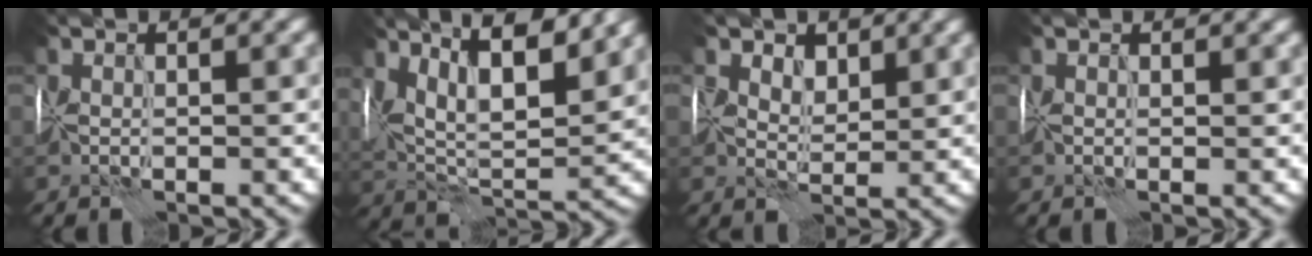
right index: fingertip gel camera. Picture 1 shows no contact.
{"total": 10.5, "force": [5.7, 3.7, 8.0], "torque": [-0.128, 0.014, 0.084]}
{"total": 2.4, "force": [1.5, 1.6, 1.0], "torque": [-0.018, -0.015, 0.025]}
{"total": 0.6, "force": [0.4, 0.4, 0.3], "torque": [-0.008, -0.001, 0.007]}